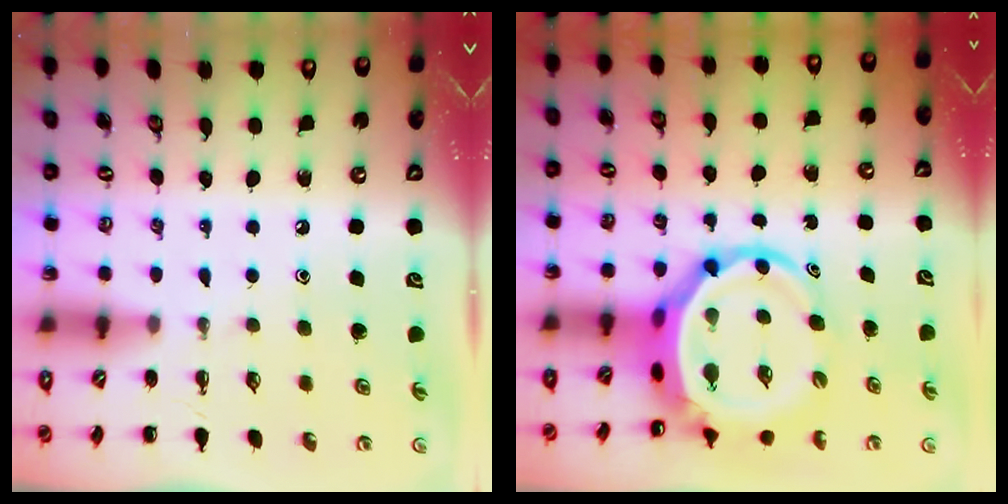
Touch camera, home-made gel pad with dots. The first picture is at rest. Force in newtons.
{"total": 8.3, "press": 8.0, "slide": 2.3}